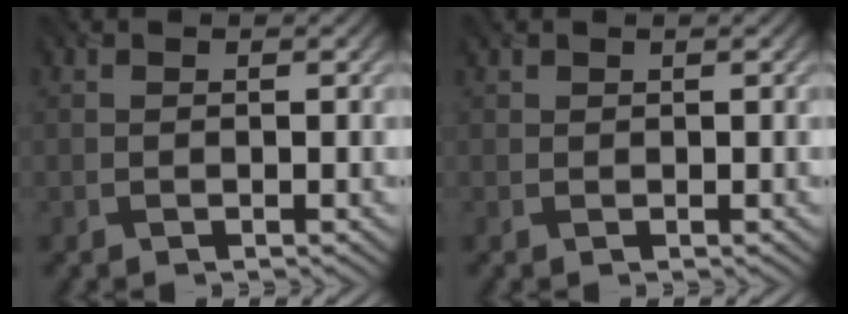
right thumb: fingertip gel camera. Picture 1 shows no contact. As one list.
[{"total": 0.6, "force": [0.5, 0.2, 0.0], "torque": [-0.001, 0.002, 0.012]}]